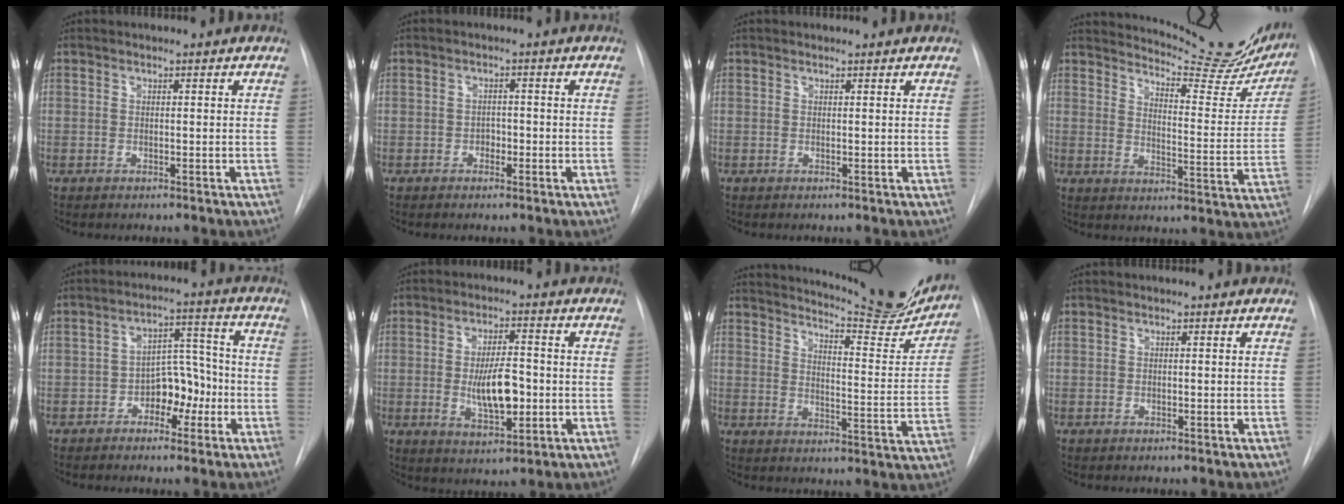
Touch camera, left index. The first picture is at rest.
{"total": 1.5, "force": [-0.7, 1.0, 0.7], "torque": [-0.006, 0.003, -0.013]}
{"total": 0.5, "force": [0.5, 0.0, -0.1], "torque": [-0.003, 0.003, 0.008]}
{"total": 18.0, "force": [17.1, 2.4, 5.1], "torque": [-0.067, -0.083, 0.201]}
{"total": 6.7, "force": [-2.9, 4.0, 4.6], "torque": [-0.065, 0.026, -0.048]}
{"total": 8.1, "force": [-1.1, 3.0, 7.5], "torque": [-0.132, -0.006, -0.014]}
{"total": 18.3, "force": [17.3, 1.7, 5.7], "torque": [-0.084, -0.081, 0.209]}
{"total": 0.0}